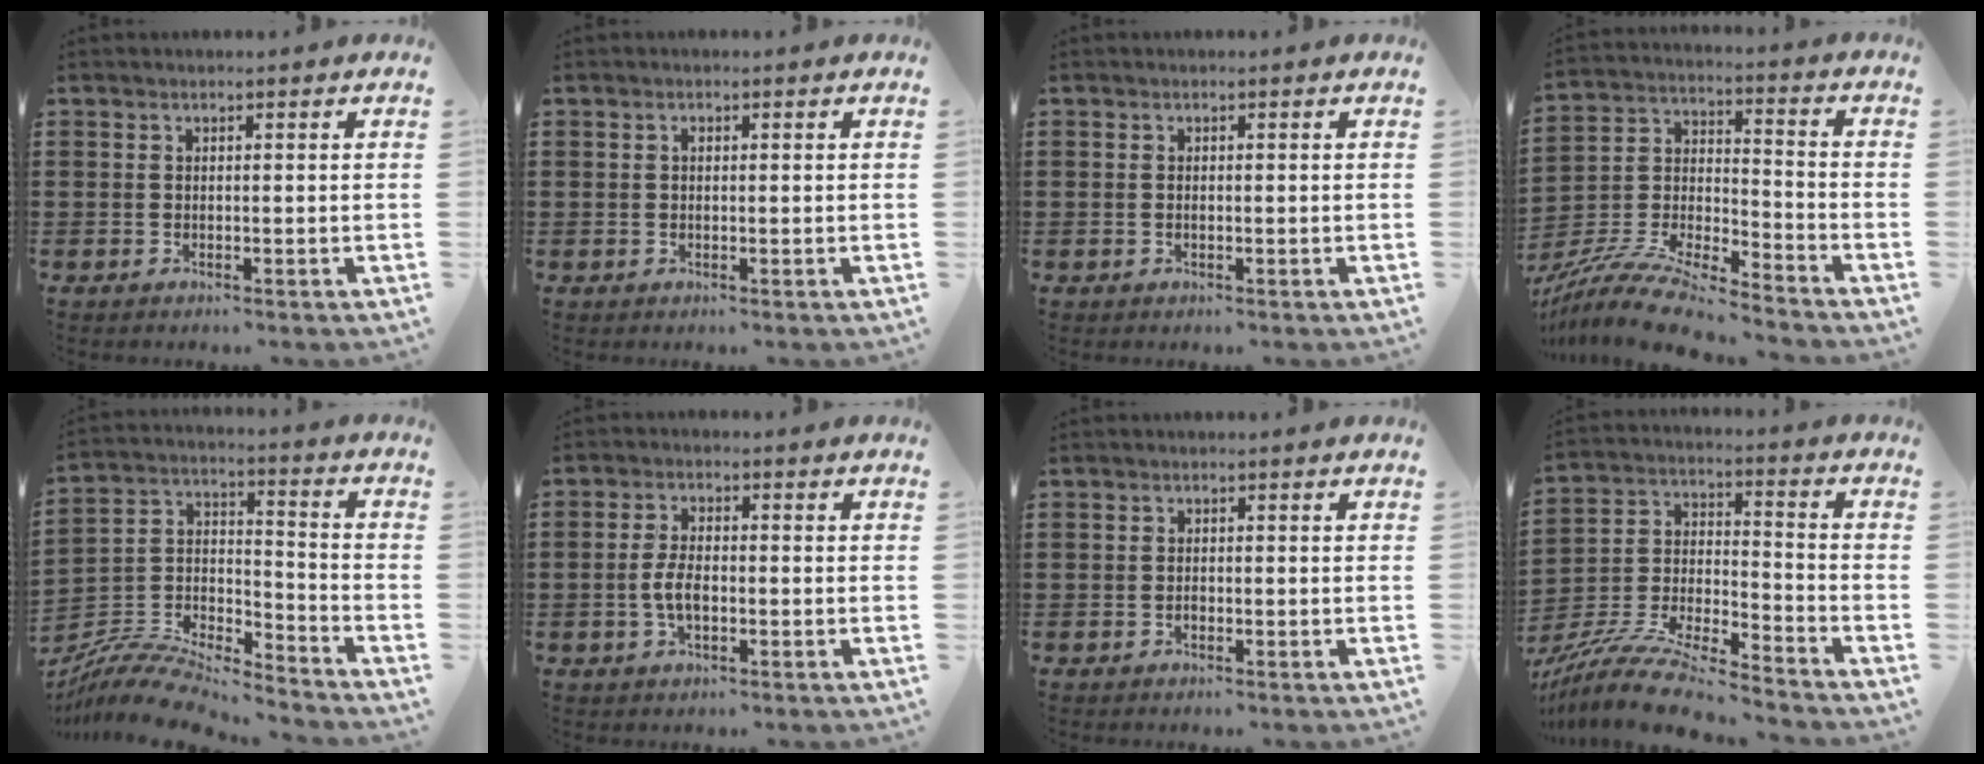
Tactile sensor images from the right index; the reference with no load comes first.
{"total": 0.6, "force": [0.0, 0.4, 0.5], "torque": [-0.011, 0.001, 0.000]}
{"total": 0.0}
{"total": 11.4, "force": [-10.4, 1.1, 4.5], "torque": [-0.098, 0.013, -0.210]}
{"total": 9.6, "force": [-9.0, 2.0, 2.8], "torque": [-0.057, 0.017, -0.180]}
{"total": 4.4, "force": [-0.9, 1.9, 3.8], "torque": [-0.090, -0.002, -0.023]}
{"total": 0.7, "force": [-0.5, 0.3, 0.3], "torque": [-0.008, -0.003, -0.008]}
{"total": 11.7, "force": [-10.6, 0.9, 4.8], "torque": [-0.101, 0.012, -0.214]}